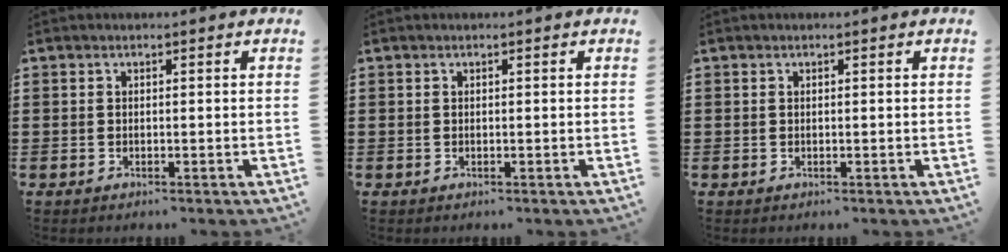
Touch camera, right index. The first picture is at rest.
{"total": 0.0}
{"total": 0.0}